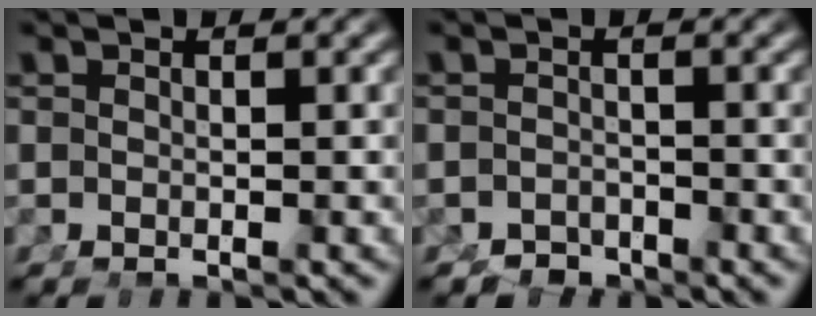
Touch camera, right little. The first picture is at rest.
{"total": 2.2, "force": [-2.0, 0.8, -0.2], "torque": [0.006, -0.019, -0.027]}